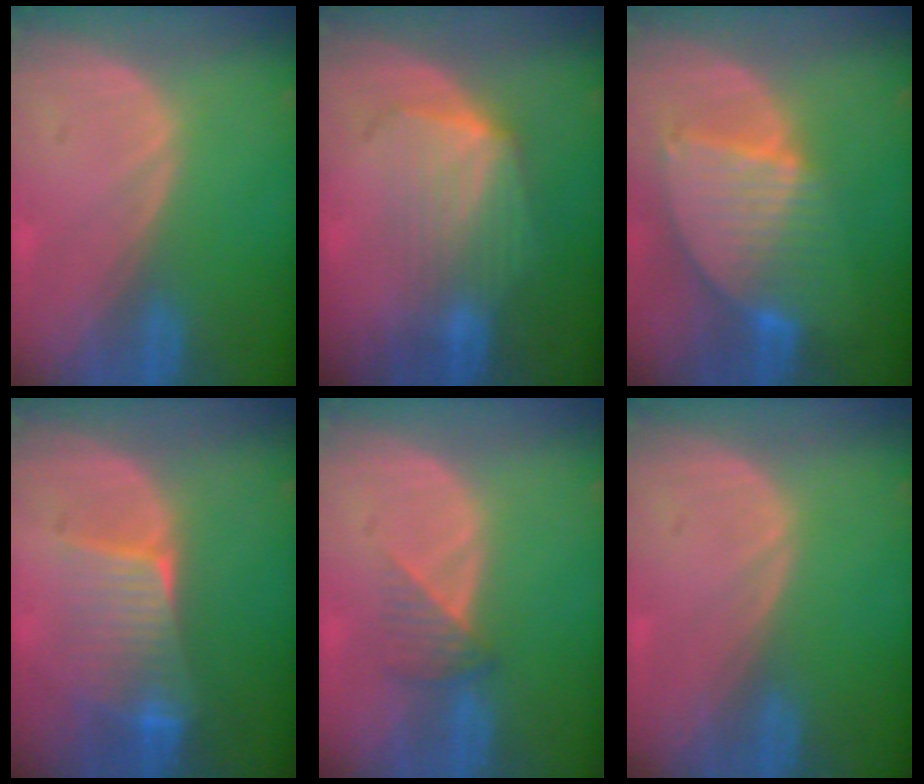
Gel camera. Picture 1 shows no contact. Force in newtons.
{"total": 7.1, "press": 6.5, "slide": 2.9}
{"total": 8.6, "press": 7.5, "slide": 4.1}
{"total": 6.5, "press": 6.4, "slide": 1.5}
{"total": 3.1, "press": 2.8, "slide": 1.4}
{"total": 0.0}